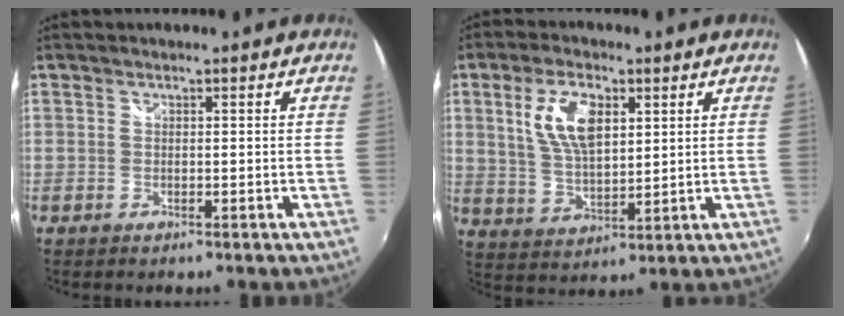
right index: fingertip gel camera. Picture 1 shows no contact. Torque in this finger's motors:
{"motor_torque": [0.63, 0.34, 0.61, 0.10]}